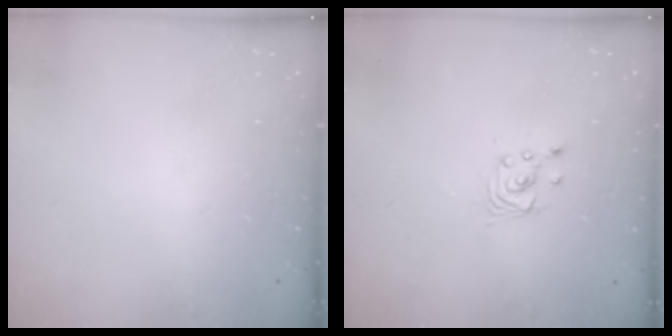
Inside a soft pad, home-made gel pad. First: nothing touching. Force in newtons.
{"total": 2.8, "press": 2.8, "slide": 0.1}